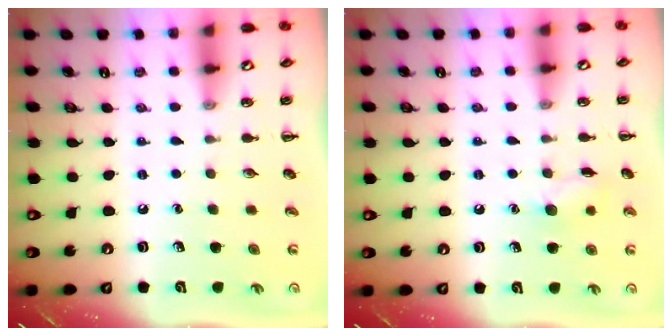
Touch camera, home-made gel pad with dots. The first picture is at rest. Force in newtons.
{"total": 6.9, "press": 6.9, "slide": 0.8}